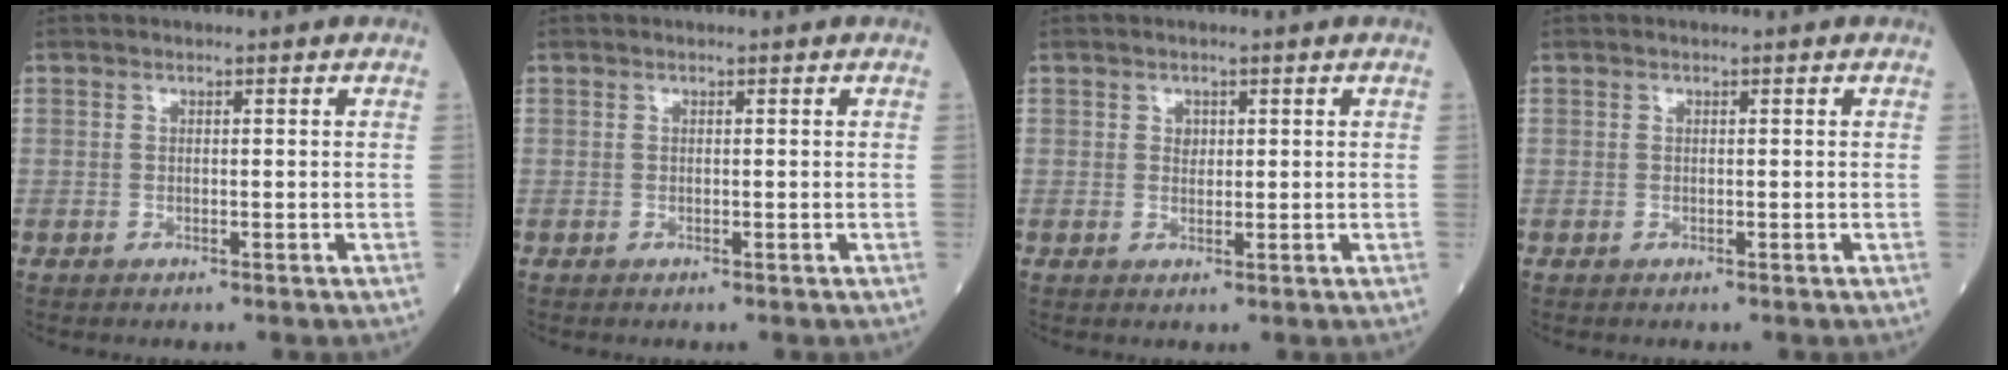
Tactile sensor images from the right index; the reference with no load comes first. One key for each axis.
{"total": 0.0}
{"total": 1.1, "fx": 0.4, "fy": 0.9, "fz": 0.5, "tx": -0.005, "ty": -0.001, "tz": 0.005}
{"total": 0.0}